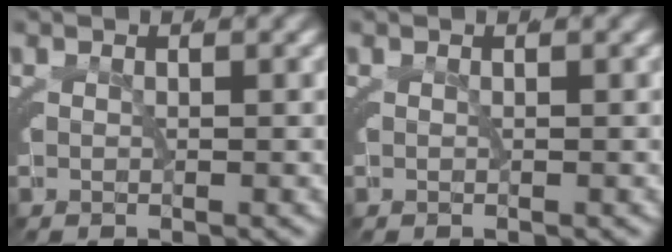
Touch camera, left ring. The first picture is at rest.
{"total": 0.0}